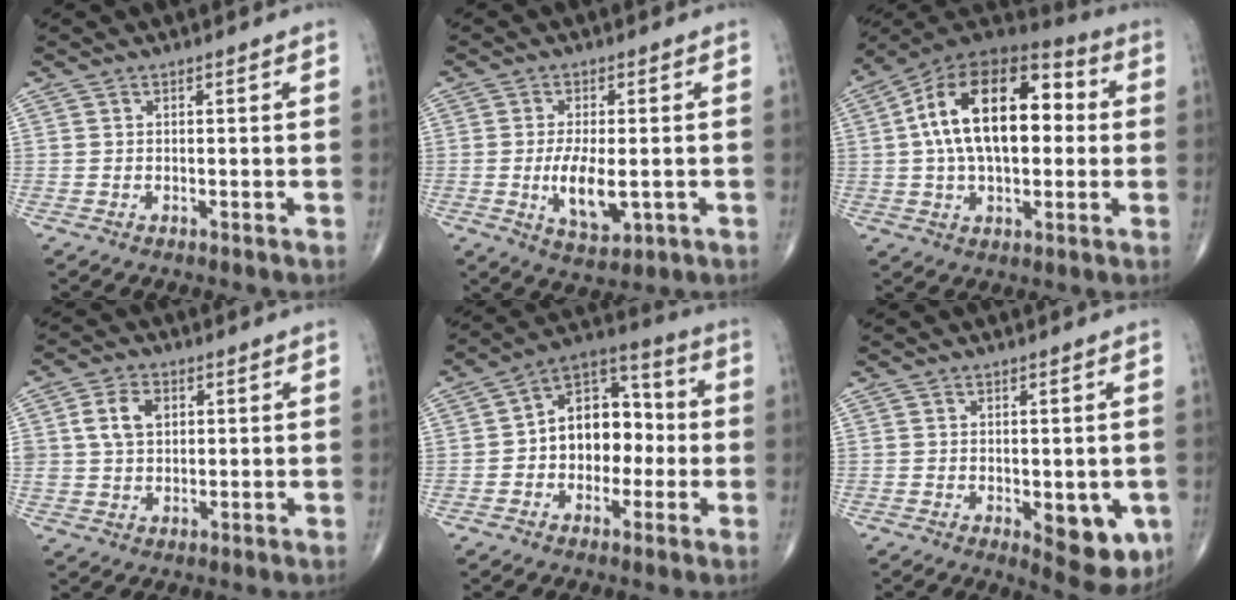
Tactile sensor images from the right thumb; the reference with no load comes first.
{"total": 6.9, "force": [-1.2, 3.1, 6.0], "torque": [-0.109, -0.011, -0.016]}
{"total": 22.0, "force": [2.3, 12.3, 18.0], "torque": [-0.289, 0.032, 0.028]}
{"total": 6.5, "force": [1.8, 4.5, 4.3], "torque": [-0.070, -0.001, 0.032]}
{"total": 13.4, "force": [-0.7, 9.4, 9.4], "torque": [-0.102, 0.045, -0.023]}
{"total": 9.3, "force": [-2.3, 4.2, 8.0], "torque": [-0.073, -0.013, -0.019]}